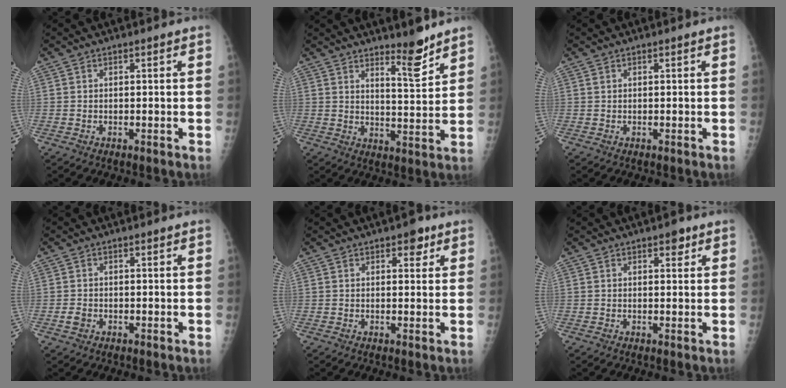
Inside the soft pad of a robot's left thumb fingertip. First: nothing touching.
{"total": 6.7, "force": [5.3, 1.2, 4.0], "torque": [-0.052, -0.052, 0.084]}
{"total": 0.0}
{"total": 1.7, "force": [-0.6, 1.3, 0.9], "torque": [-0.014, 0.002, -0.012]}
{"total": 3.1, "force": [1.7, 1.8, 1.8], "torque": [-0.004, -0.004, 0.019]}
{"total": 2.3, "force": [1.3, 1.3, 1.4], "torque": [-0.004, -0.004, 0.015]}